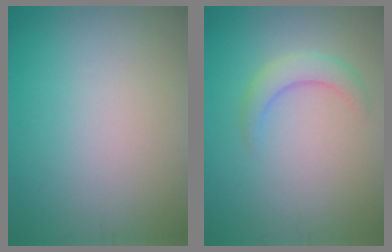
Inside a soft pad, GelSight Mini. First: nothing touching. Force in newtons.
{"total": 2.4, "press": 2.4, "slide": 0.1}